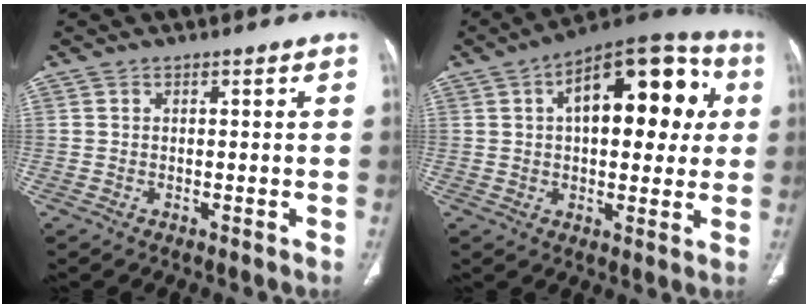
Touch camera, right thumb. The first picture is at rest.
{"total": 21.0, "force": [5.0, 10.6, 17.5], "torque": [-0.201, 0.026, 0.062]}